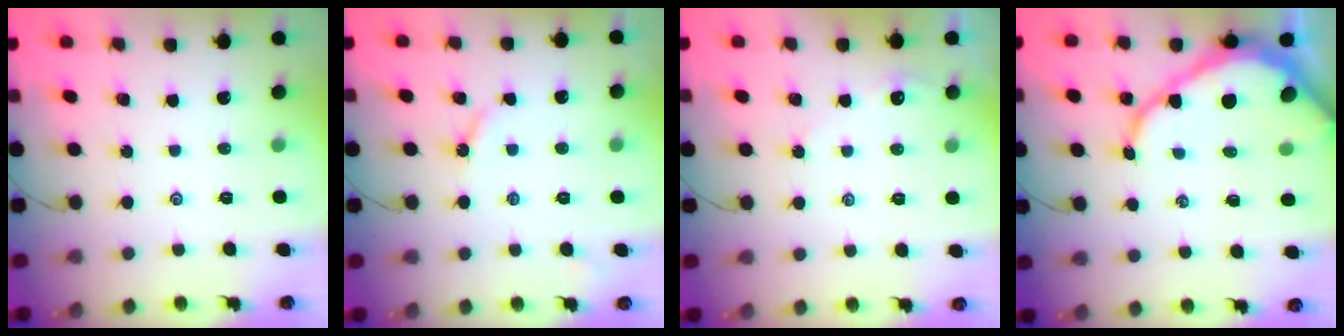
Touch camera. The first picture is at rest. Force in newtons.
{"total": 3.4, "press": 3.4, "slide": 0.5}
{"total": 2.2, "press": 2.2, "slide": 0.3}
{"total": 12.7, "press": 12.7, "slide": 0.9}